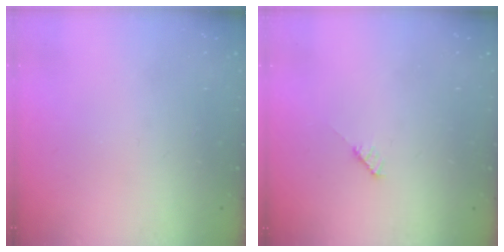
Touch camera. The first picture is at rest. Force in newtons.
{"total": 3.0, "press": 3.0, "slide": 0.2}